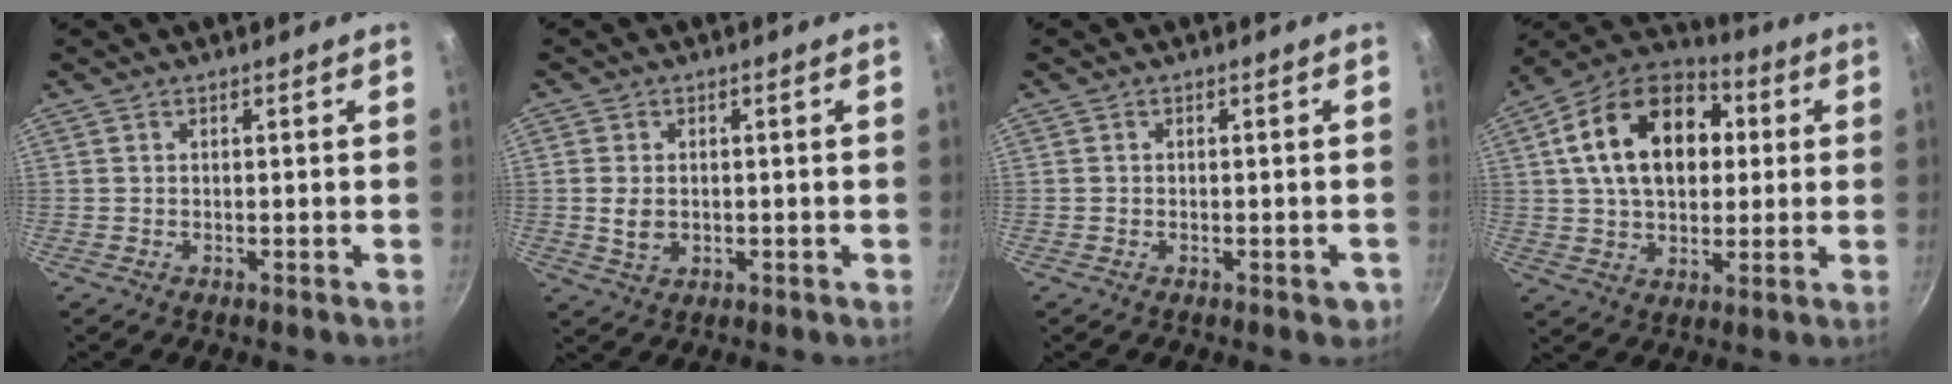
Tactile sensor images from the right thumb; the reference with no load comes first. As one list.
[{"total": 4.1, "force": [-0.1, 3.0, 2.7], "torque": [-0.047, 0.001, 0.001]}, {"total": 2.2, "force": [-1.0, 1.2, 1.5], "torque": [-0.007, 0.010, -0.009]}, {"total": 20.5, "force": [4.0, 13.8, 14.6], "torque": [-0.217, 0.022, 0.052]}]